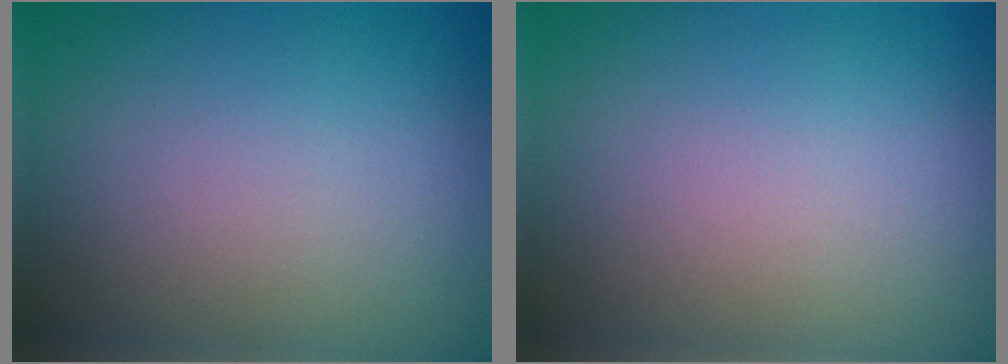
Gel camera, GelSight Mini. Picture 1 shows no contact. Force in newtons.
{"total": 0.0}